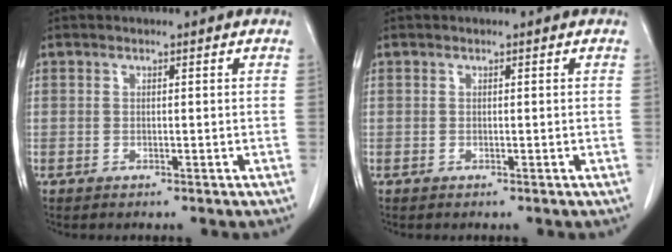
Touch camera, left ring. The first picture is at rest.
{"total": 0.0}